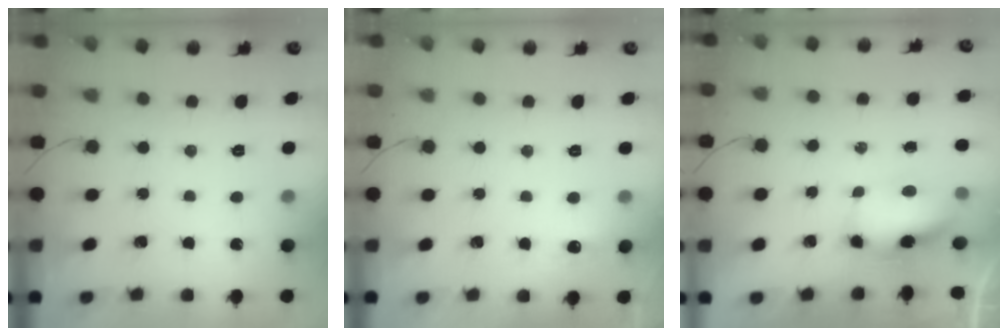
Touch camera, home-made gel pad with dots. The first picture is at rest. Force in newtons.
{"total": 5.9, "press": 5.6, "slide": 1.8}
{"total": 14.5, "press": 9.5, "slide": 10.9}